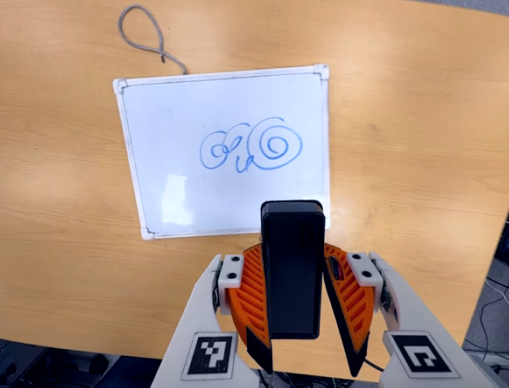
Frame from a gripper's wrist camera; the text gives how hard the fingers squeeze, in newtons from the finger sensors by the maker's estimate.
{"total": 6.3, "left": 5.3, "right": 7.2}